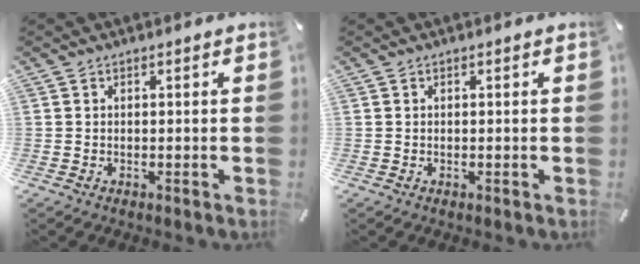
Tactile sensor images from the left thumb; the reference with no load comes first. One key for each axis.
{"total": 0.0}